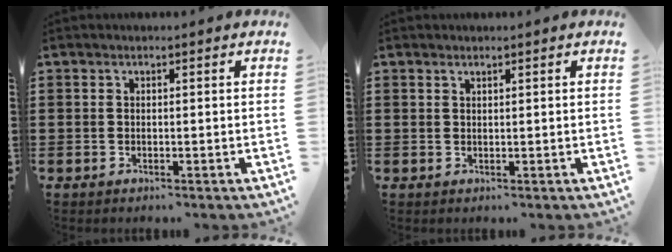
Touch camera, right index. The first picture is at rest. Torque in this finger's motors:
{"motor_torque": [-0.23, 0.16, -0.03, -0.01]}